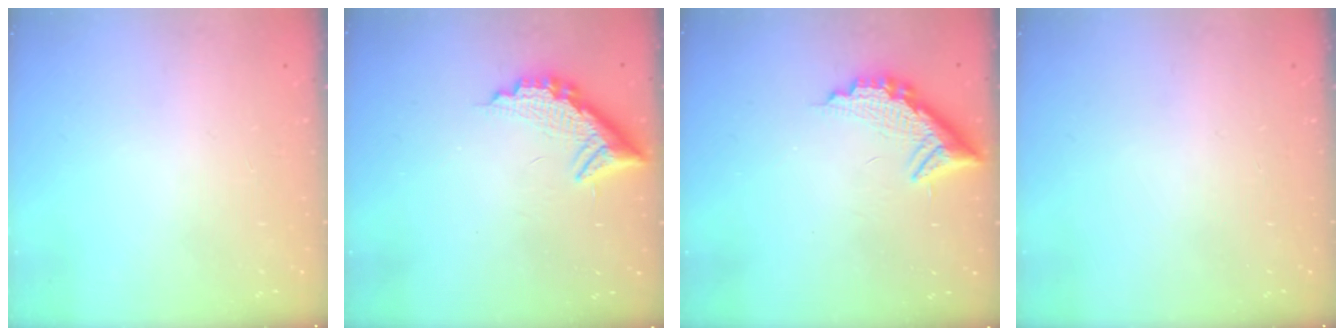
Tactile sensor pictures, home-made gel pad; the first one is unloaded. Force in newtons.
{"total": 12.4, "press": 12.4, "slide": 0.9}
{"total": 12.4, "press": 12.4, "slide": 0.9}
{"total": 0.0}